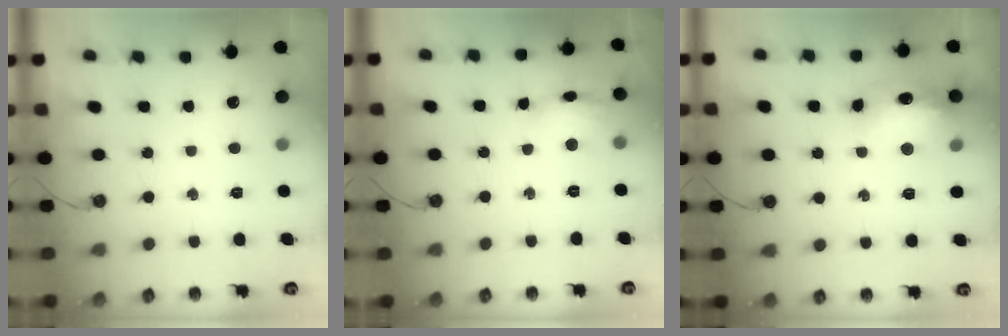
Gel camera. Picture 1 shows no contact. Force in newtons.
{"total": 9.2, "press": 9.2, "slide": 1.2}
{"total": 14.6, "press": 14.5, "slide": 1.6}